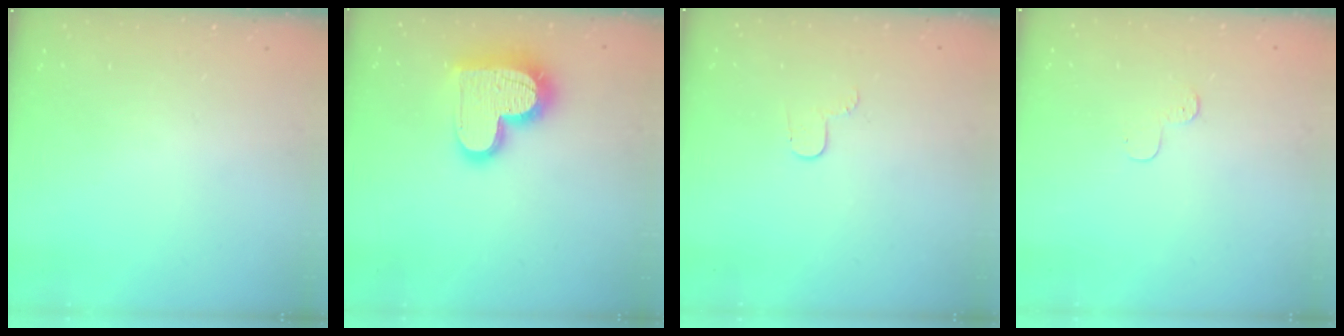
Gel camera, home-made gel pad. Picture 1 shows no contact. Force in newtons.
{"total": 17.2, "press": 17.2, "slide": 1.2}
{"total": 4.0, "press": 3.9, "slide": 0.3}
{"total": 3.5, "press": 3.5, "slide": 0.4}